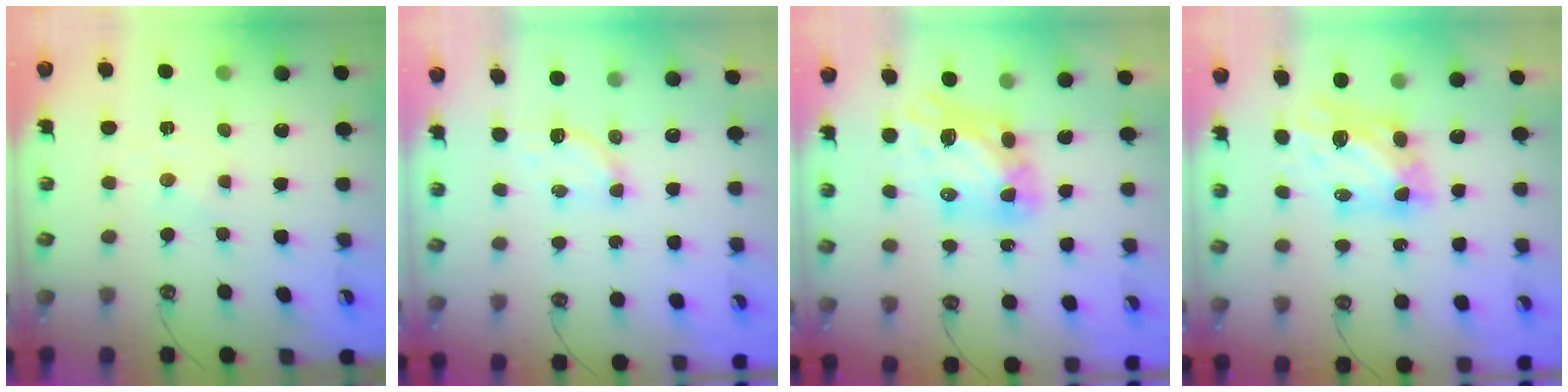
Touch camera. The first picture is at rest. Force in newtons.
{"total": 4.0, "press": 3.9, "slide": 0.6}
{"total": 10.1, "press": 10.1, "slide": 1.1}
{"total": 6.5, "press": 6.5, "slide": 0.6}